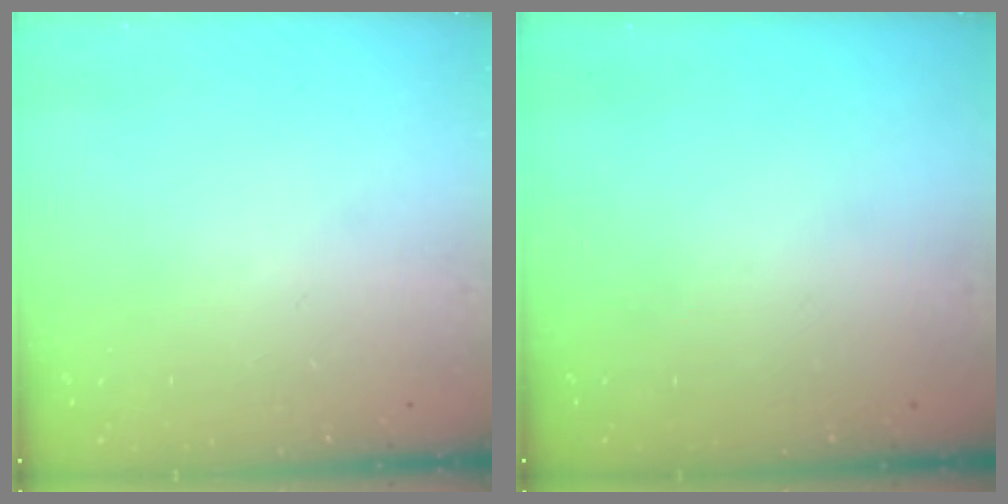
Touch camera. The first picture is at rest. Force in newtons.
{"total": 0.0}